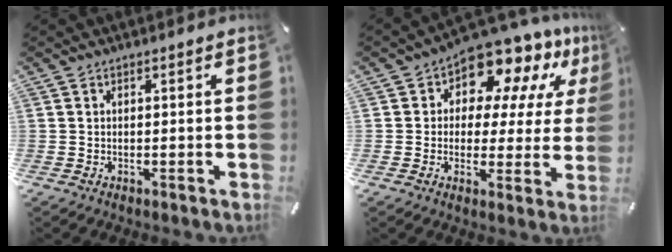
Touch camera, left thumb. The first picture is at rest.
{"total": 11.6, "force": [8.6, 5.9, 5.2], "torque": [-0.088, -0.073, 0.150]}